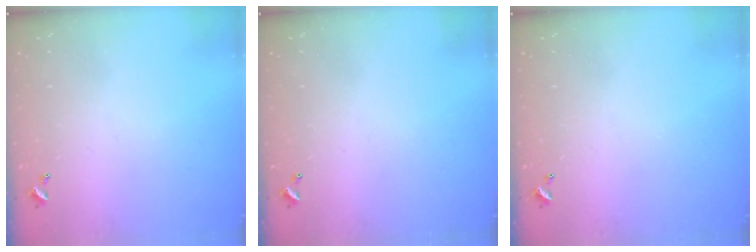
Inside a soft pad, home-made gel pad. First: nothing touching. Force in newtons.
{"total": 0.0}
{"total": 0.0}